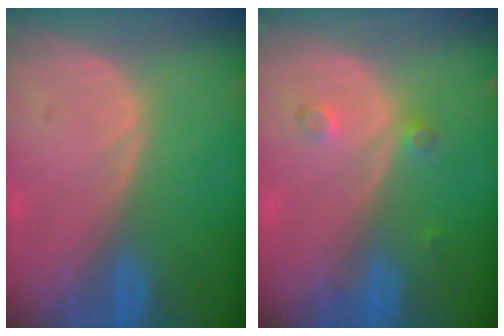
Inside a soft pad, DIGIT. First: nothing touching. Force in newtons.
{"total": 2.1, "press": 1.8, "slide": 1.1}